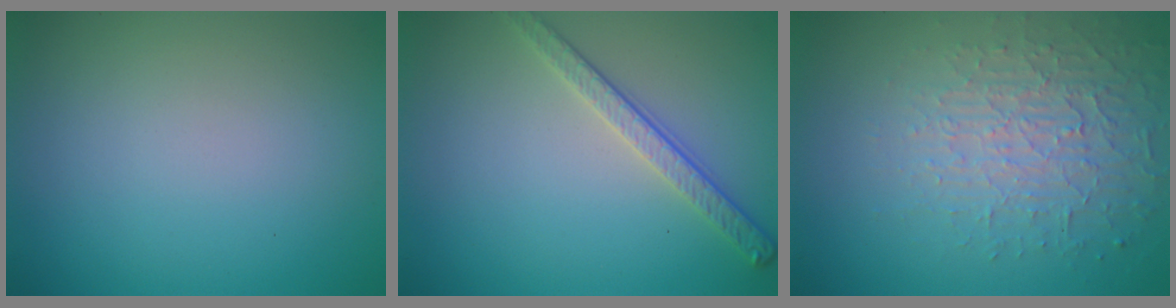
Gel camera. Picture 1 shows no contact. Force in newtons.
{"total": 2.8, "press": 2.5, "slide": 1.2}
{"total": 3.7, "press": 3.3, "slide": 1.7}